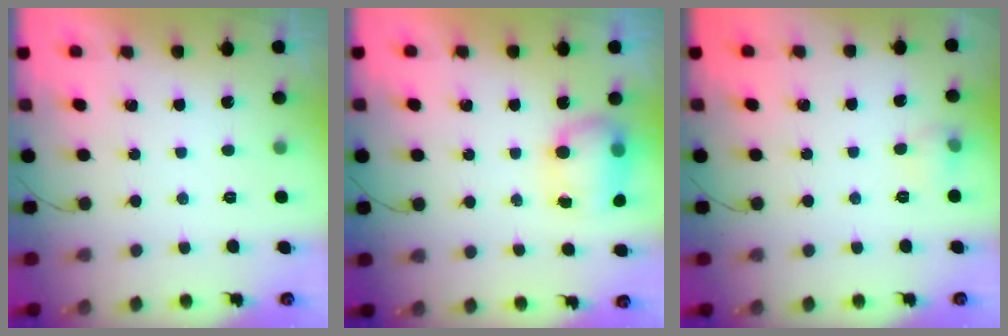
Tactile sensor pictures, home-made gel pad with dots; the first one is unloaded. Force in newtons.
{"total": 9.6, "press": 8.5, "slide": 4.4}
{"total": 5.0, "press": 4.7, "slide": 1.6}